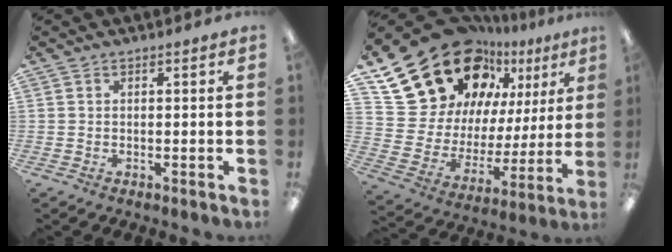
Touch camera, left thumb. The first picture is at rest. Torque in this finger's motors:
{"motor_torque": [1.98, 2.03, 1.36, -1.41, 0.39]}